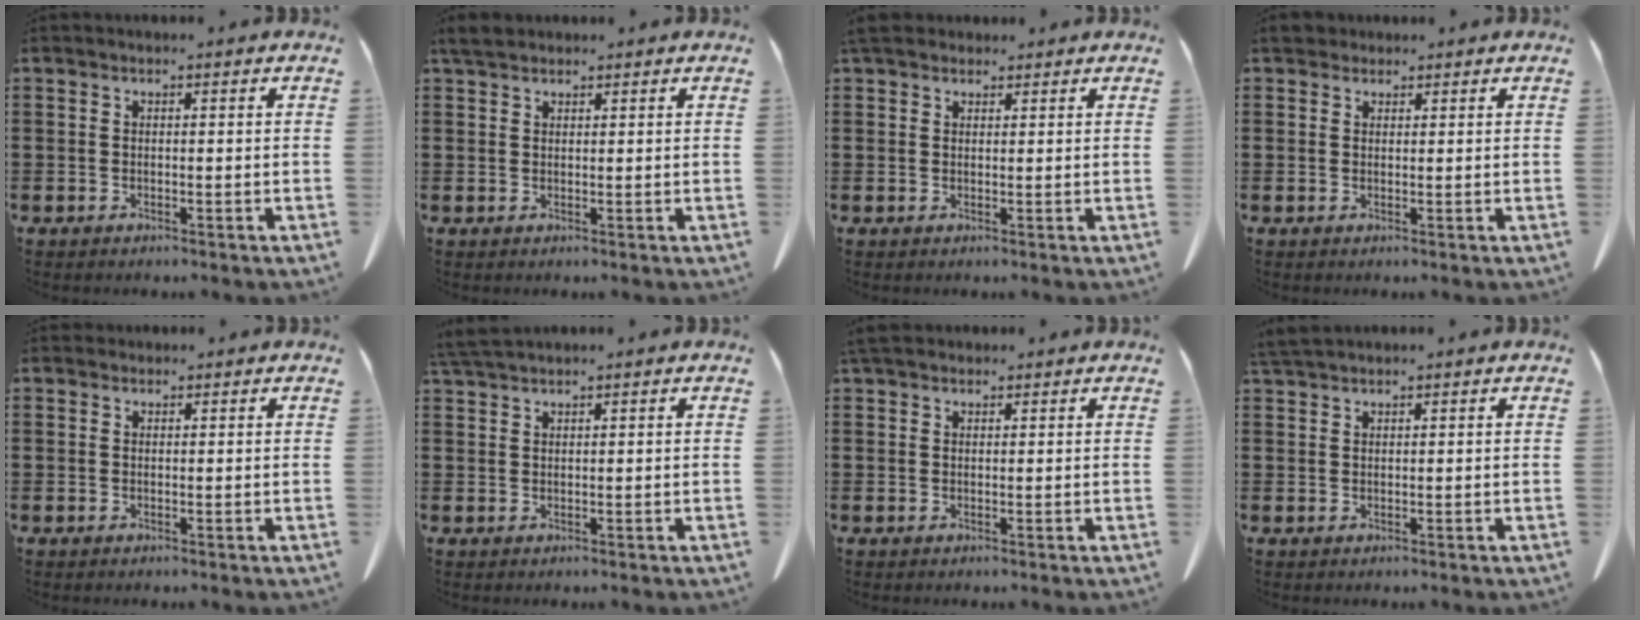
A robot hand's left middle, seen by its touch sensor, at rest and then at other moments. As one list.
[{"total": 2.5, "force": [2.0, 1.0, 1.2], "torque": [-0.030, 0.006, 0.039]}, {"total": 3.2, "force": [2.5, 1.4, 1.3], "torque": [-0.033, 0.007, 0.048]}, {"total": 2.5, "force": [1.9, 1.3, 0.8], "torque": [-0.023, 0.010, 0.038]}, {"total": 0.7, "force": [0.6, 0.4, 0.0], "torque": [-0.003, 0.003, 0.012]}, {"total": 2.6, "force": [2.3, 0.1, 1.2], "torque": [-0.029, 0.002, 0.045]}, {"total": 2.4, "force": [1.9, 1.0, 1.1], "torque": [-0.027, 0.007, 0.037]}, {"total": 2.2, "force": [2.0, 0.3, 0.9], "torque": [-0.023, 0.004, 0.038]}]